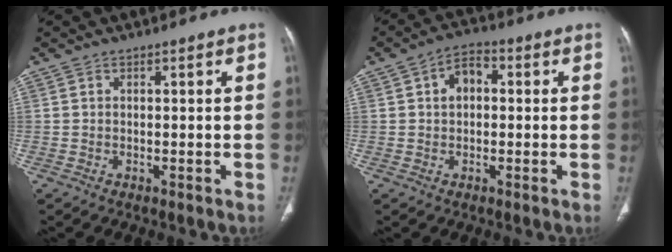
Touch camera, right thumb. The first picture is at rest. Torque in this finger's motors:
{"motor_torque": [-0.25, 0.40, -0.15, 0.31, 0.08]}